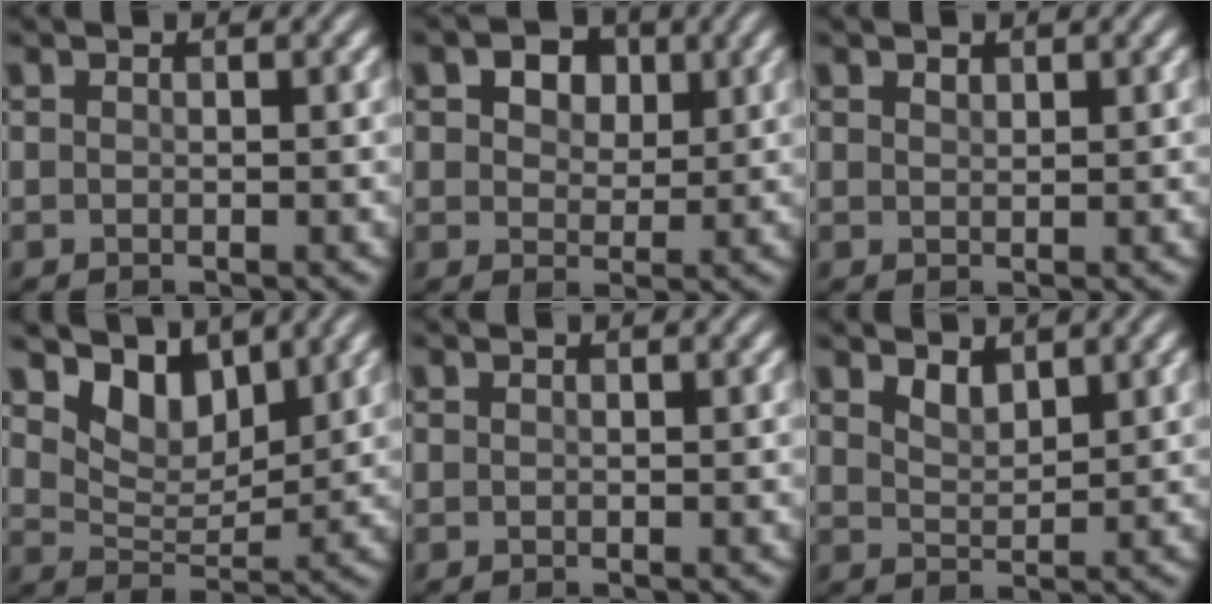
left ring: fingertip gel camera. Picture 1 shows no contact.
{"total": 5.5, "force": [2.7, 3.6, 3.2], "torque": [-0.058, 0.010, 0.025]}
{"total": 0.6, "force": [0.5, 0.3, 0.2], "torque": [-0.005, -0.002, 0.012]}
{"total": 4.6, "force": [3.6, 2.1, 2.0], "torque": [-0.047, -0.006, 0.058]}
{"total": 0.0}
{"total": 1.8, "force": [1.4, 0.6, 0.8], "torque": [-0.019, -0.005, 0.031]}